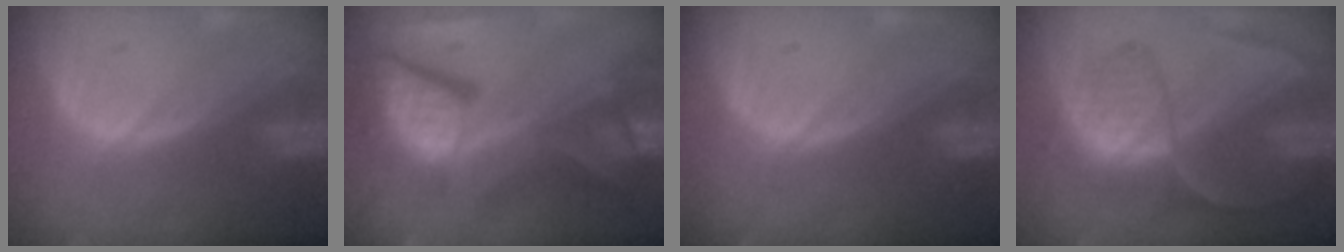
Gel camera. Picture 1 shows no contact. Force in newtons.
{"total": 12.9, "press": 10.6, "slide": 7.3}
{"total": 0.0}
{"total": 9.0, "press": 7.5, "slide": 5.0}